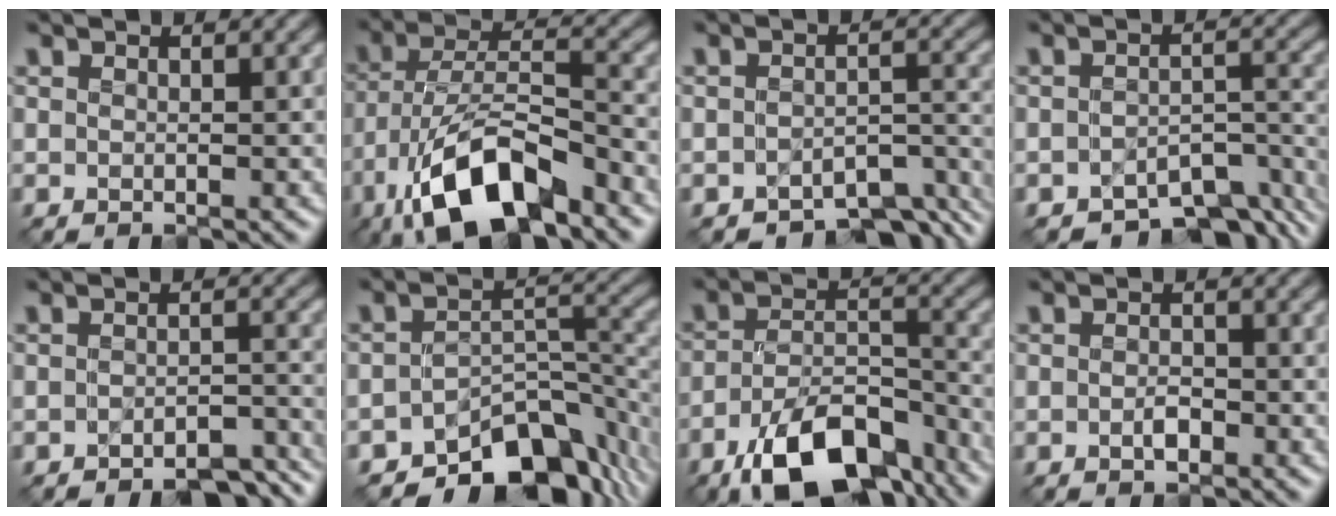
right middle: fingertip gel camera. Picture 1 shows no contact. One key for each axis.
{"total": 11.0, "fx": -6.7, "fy": 4.0, "fz": 7.7, "tx": -0.140, "ty": 0.005, "tz": -0.124}
{"total": 5.5, "fx": -4.8, "fy": 1.9, "fz": 2.0, "tx": -0.016, "ty": -0.011, "tz": -0.063}
{"total": 6.4, "fx": -5.4, "fy": 2.4, "fz": 2.6, "tx": -0.021, "ty": -0.013, "tz": -0.078}
{"total": 4.4, "fx": -3.7, "fy": 1.1, "fz": 1.9, "tx": -0.022, "ty": -0.001, "tz": -0.047}
{"total": 9.0, "fx": -6.7, "fy": 3.9, "fz": 4.4, "tx": -0.040, "ty": -0.017, "tz": -0.109}
{"total": 11.4, "fx": -7.7, "fy": 4.6, "fz": 7.0, "tx": -0.125, "ty": -0.010, "tz": -0.131}
{"total": 1.2, "fx": -0.7, "fy": 0.6, "fz": 0.8, "tx": -0.014, "ty": -0.001, "tz": -0.013}